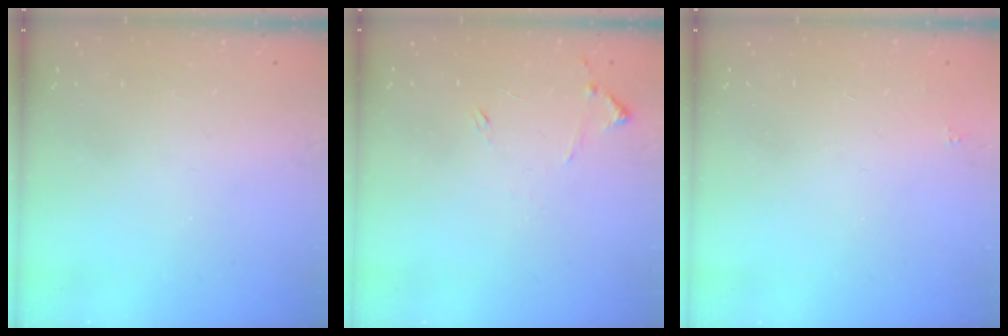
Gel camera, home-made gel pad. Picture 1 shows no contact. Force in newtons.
{"total": 8.0, "press": 8.0, "slide": 0.7}
{"total": 1.6, "press": 1.5, "slide": 0.2}